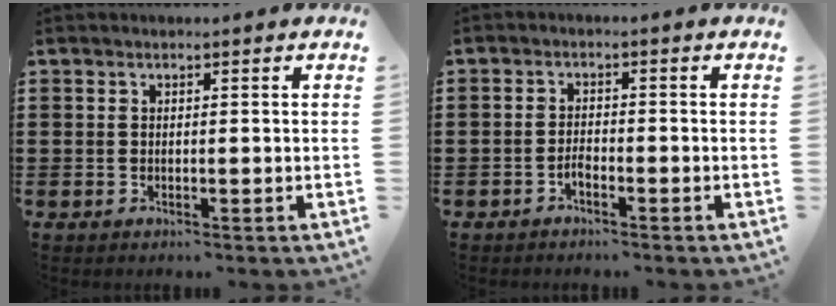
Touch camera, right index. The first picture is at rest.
{"total": 1.5, "force": [-1.3, 0.4, 0.7], "torque": [-0.017, -0.002, -0.024]}